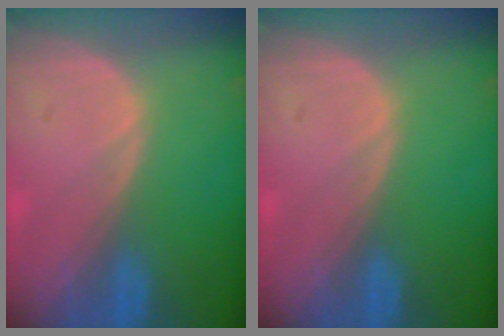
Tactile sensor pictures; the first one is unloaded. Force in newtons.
{"total": 0.0}